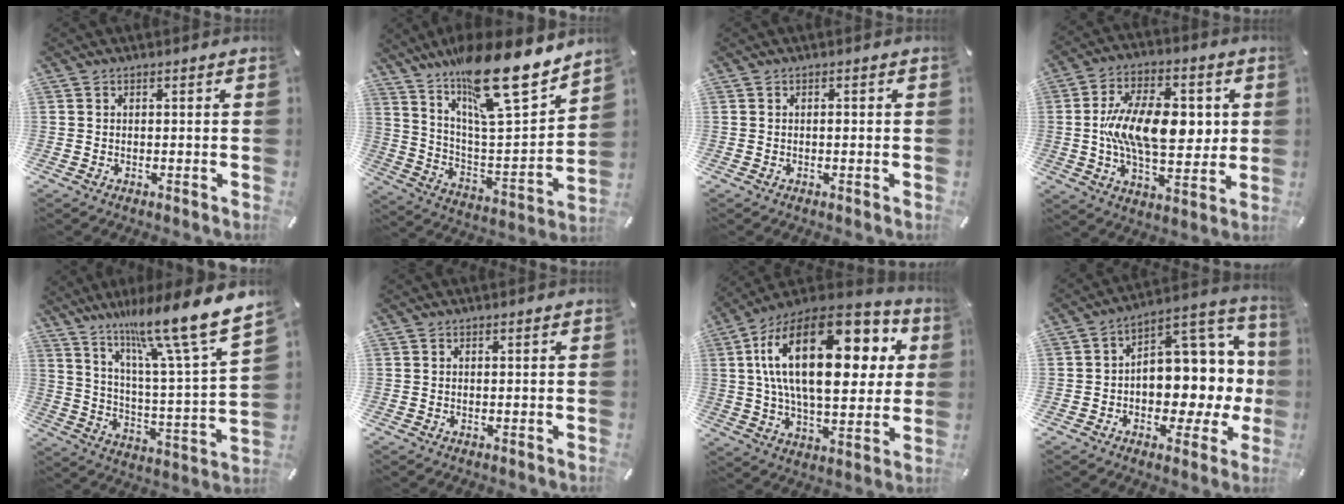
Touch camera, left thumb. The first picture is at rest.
{"total": 21.7, "force": [18.6, 3.5, 10.7], "torque": [-0.190, -0.144, 0.310]}
{"total": 0.6, "force": [0.0, 0.2, 0.6], "torque": [-0.013, -0.001, -0.001]}
{"total": 17.9, "force": [1.3, 9.8, 14.9], "torque": [-0.272, 0.002, 0.020]}
{"total": 17.0, "force": [14.3, 0.7, 9.3], "torque": [-0.167, -0.113, 0.229]}
{"total": 0.0}
{"total": 28.4, "force": [8.4, 14.5, 23.0], "torque": [-0.415, -0.038, 0.130]}
{"total": 11.9, "force": [1.1, 9.0, 7.8], "torque": [-0.070, -0.036, 0.025]}